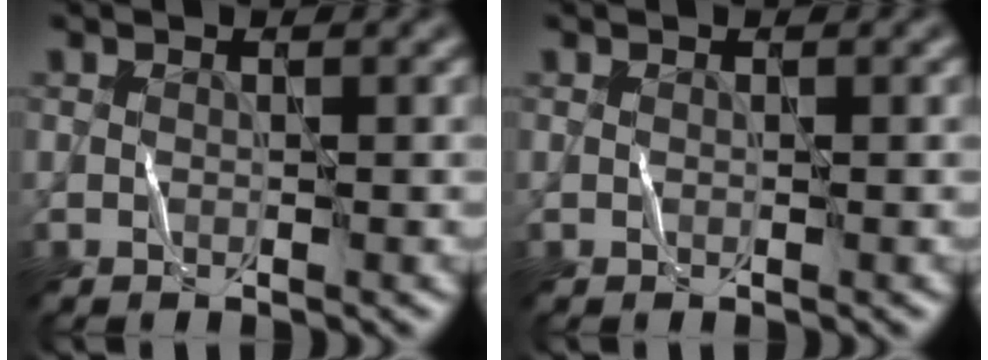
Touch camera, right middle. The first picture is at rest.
{"total": 0.0}